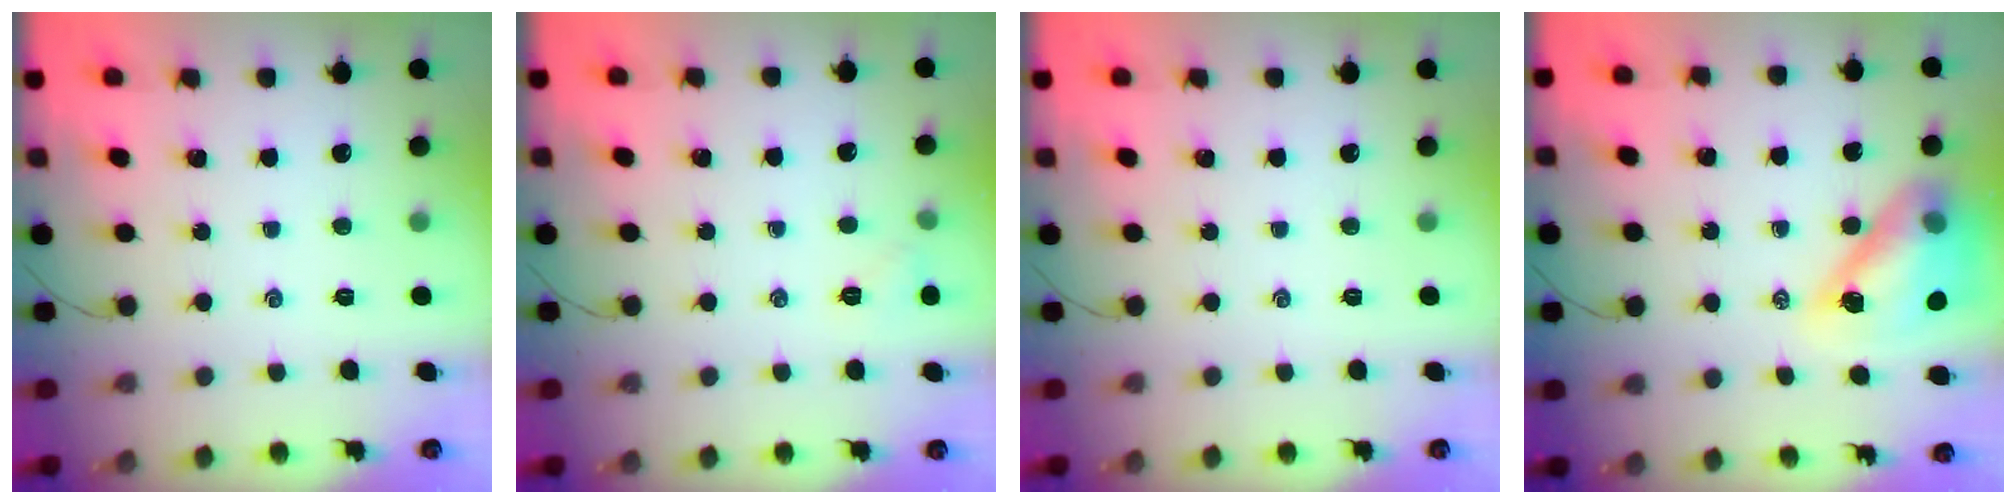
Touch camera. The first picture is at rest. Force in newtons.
{"total": 3.8, "press": 3.6, "slide": 1.1}
{"total": 0.0}
{"total": 15.2, "press": 14.6, "slide": 4.1}